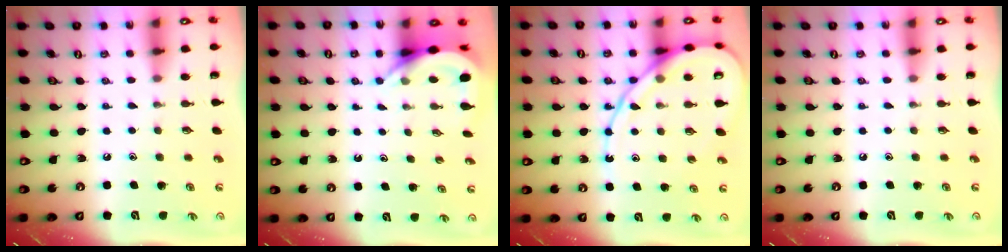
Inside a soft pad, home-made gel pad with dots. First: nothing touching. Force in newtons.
{"total": 5.0, "press": 5.0, "slide": 0.3}
{"total": 14.7, "press": 14.6, "slide": 1.5}
{"total": 0.0}